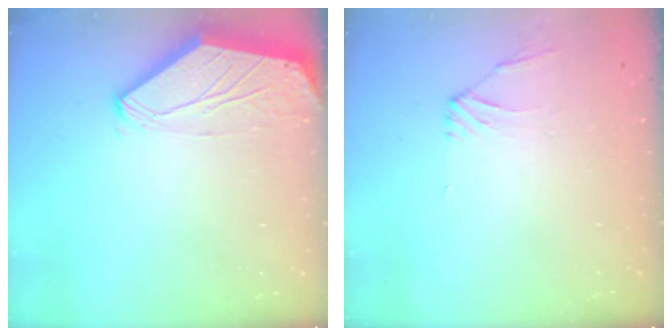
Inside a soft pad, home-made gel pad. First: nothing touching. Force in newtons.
{"total": 0.7, "press": 0.6, "slide": 0.4}